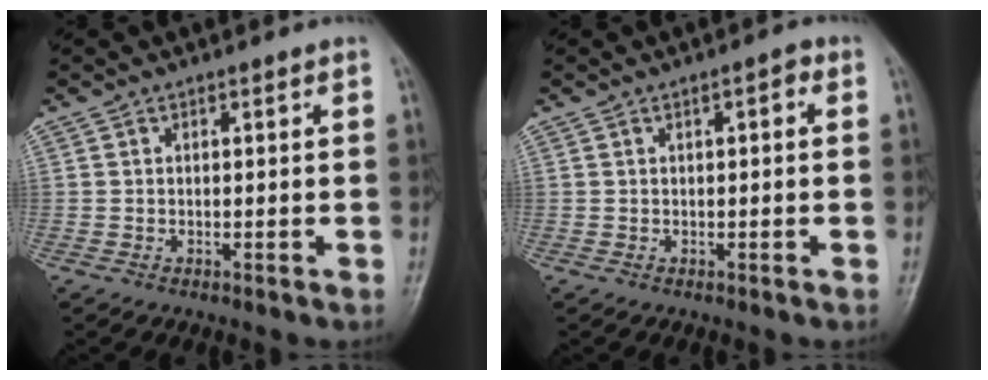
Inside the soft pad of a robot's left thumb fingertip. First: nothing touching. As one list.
[{"total": 1.8, "force": [0.4, 0.7, 1.6], "torque": [-0.020, 0.004, 0.003]}]